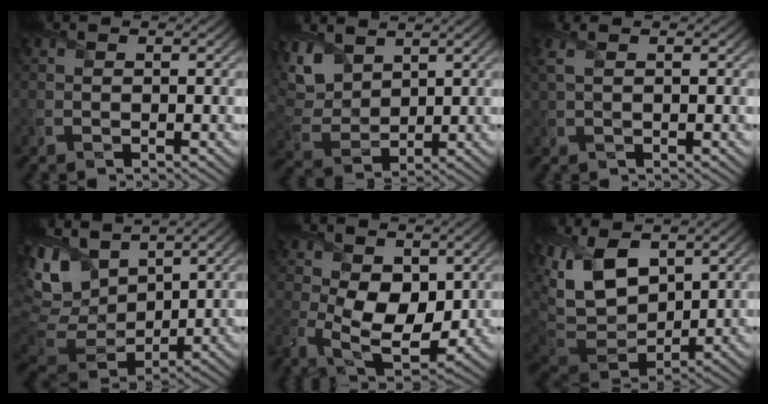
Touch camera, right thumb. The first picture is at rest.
{"total": 7.7, "force": [4.6, 4.3, 4.4], "torque": [-0.135, 0.009, 0.091]}
{"total": 1.8, "force": [0.9, 0.4, 1.5], "torque": [-0.037, 0.007, 0.019]}
{"total": 13.7, "force": [6.5, 7.9, 9.2], "torque": [-0.253, 0.025, 0.129]}
{"total": 9.6, "force": [0.0, 6.1, 7.4], "torque": [-0.163, -0.023, 0.009]}
{"total": 13.8, "force": [4.4, 8.1, 10.2], "torque": [-0.264, 0.006, 0.082]}